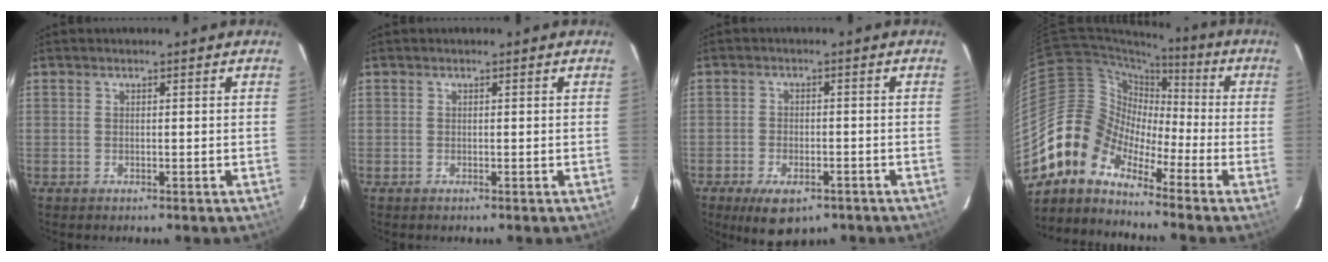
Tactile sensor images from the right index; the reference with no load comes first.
{"total": 0.5, "force": [-0.2, 0.5, -0.1], "torque": [0.000, 0.001, -0.004]}
{"total": 8.5, "force": [-5.5, 4.1, 5.1], "torque": [-0.108, -0.017, -0.082]}
{"total": 11.1, "force": [-7.8, 7.2, 3.1], "torque": [-0.061, 0.031, -0.179]}